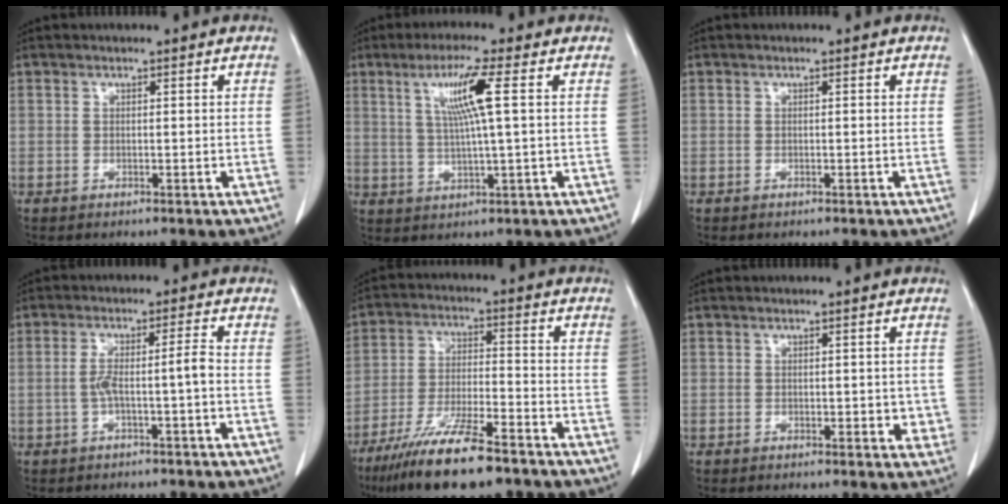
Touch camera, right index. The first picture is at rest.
{"total": 7.5, "force": [2.2, -0.7, 7.1], "torque": [-0.135, 0.004, 0.046]}
{"total": 0.0}
{"total": 4.3, "force": [-1.1, -0.2, 4.2], "torque": [-0.082, 0.016, -0.015]}
{"total": 14.3, "force": [-10.4, 2.2, 9.7], "torque": [-0.189, -0.036, -0.181]}
{"total": 2.6, "force": [0.0, 1.6, 2.1], "torque": [-0.016, -0.001, 0.002]}